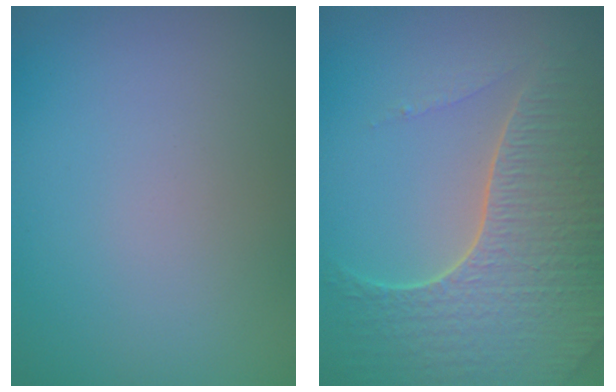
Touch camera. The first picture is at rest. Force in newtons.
{"total": 7.1, "press": 5.1, "slide": 5.0}